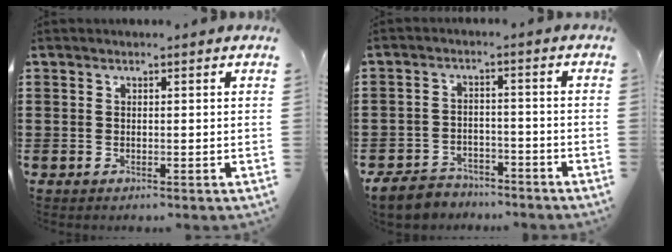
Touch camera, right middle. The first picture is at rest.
{"total": 4.9, "force": [-4.7, 1.3, 0.7], "torque": [-0.032, 0.002, -0.099]}